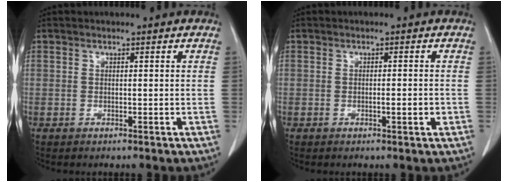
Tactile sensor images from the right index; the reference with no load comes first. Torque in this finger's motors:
{"motor_torque": [0.50, -0.35, 0.14, 0.03]}